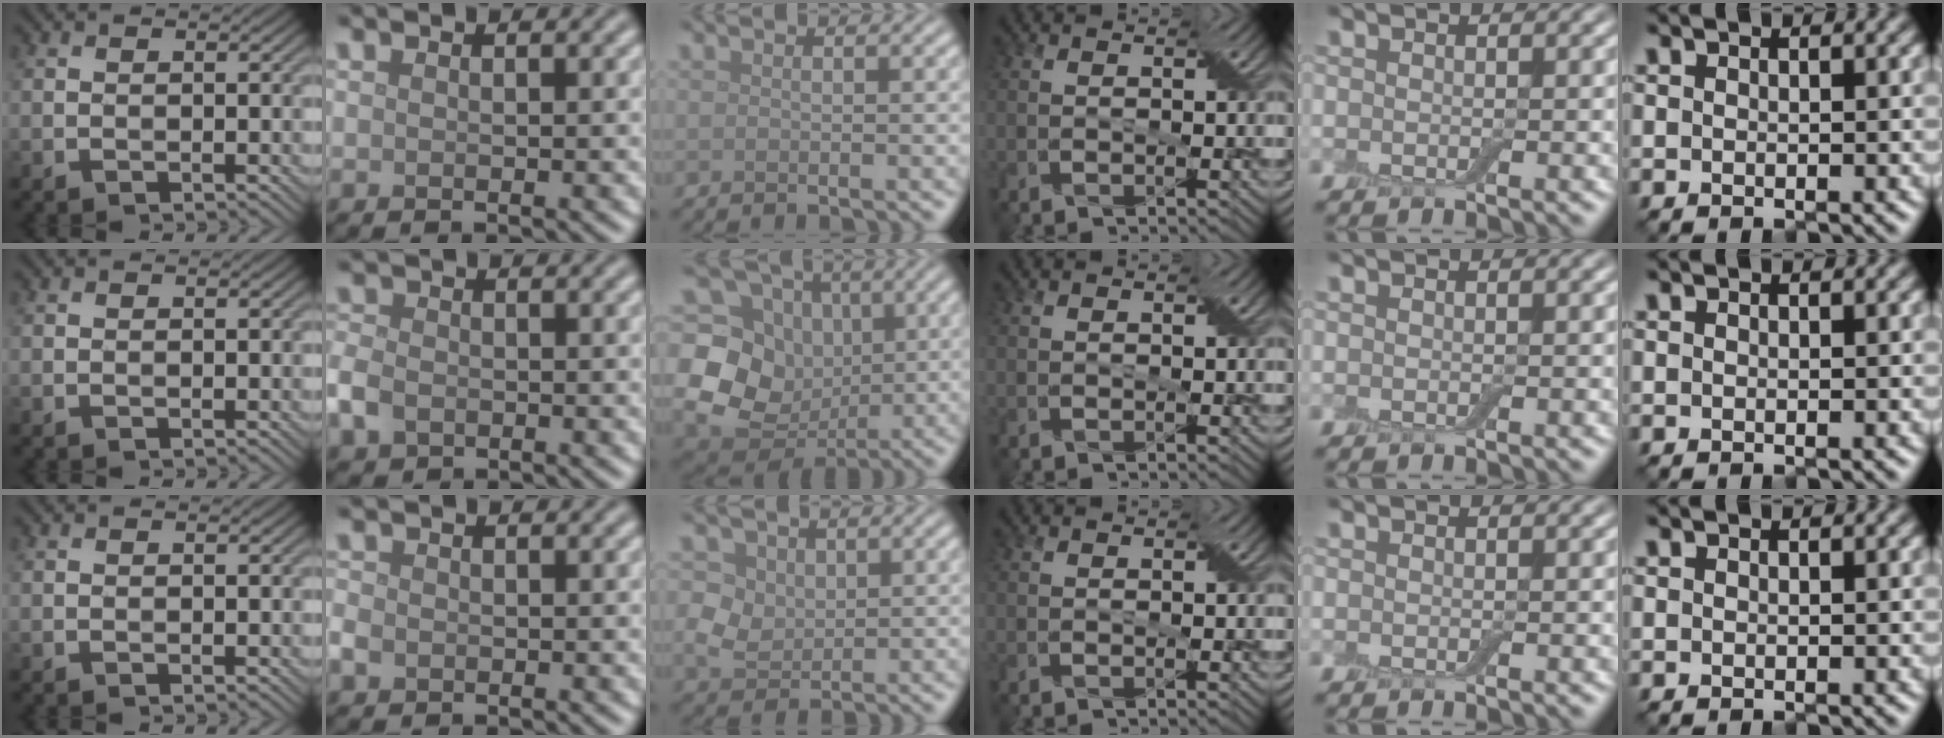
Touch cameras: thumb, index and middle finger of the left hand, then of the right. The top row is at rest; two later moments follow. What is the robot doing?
{"motion": "press", "object": "electronic device side button"}